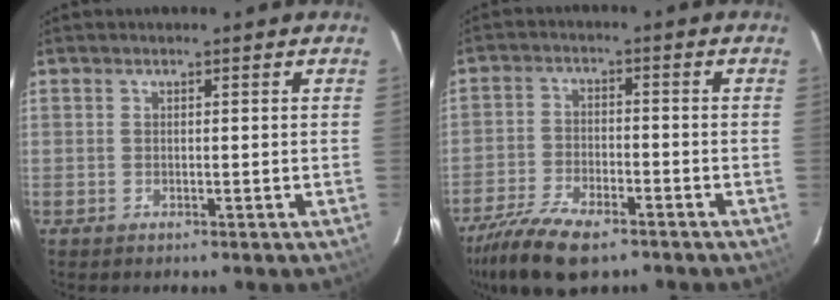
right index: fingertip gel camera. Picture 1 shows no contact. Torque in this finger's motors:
{"motor_torque": [0.98, -0.95, 0.35, 0.05]}